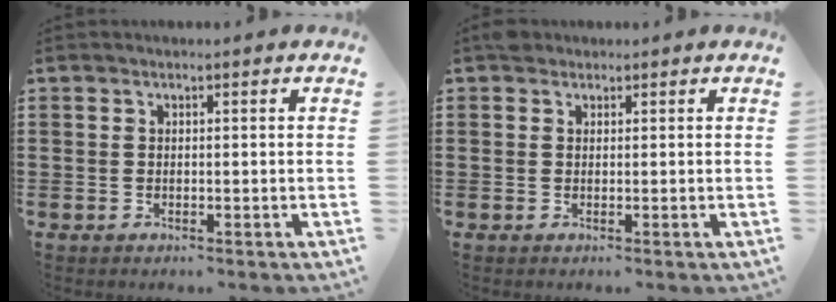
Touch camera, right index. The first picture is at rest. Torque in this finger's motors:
{"motor_torque": [0.07, -0.03, 0.00, 0.03]}